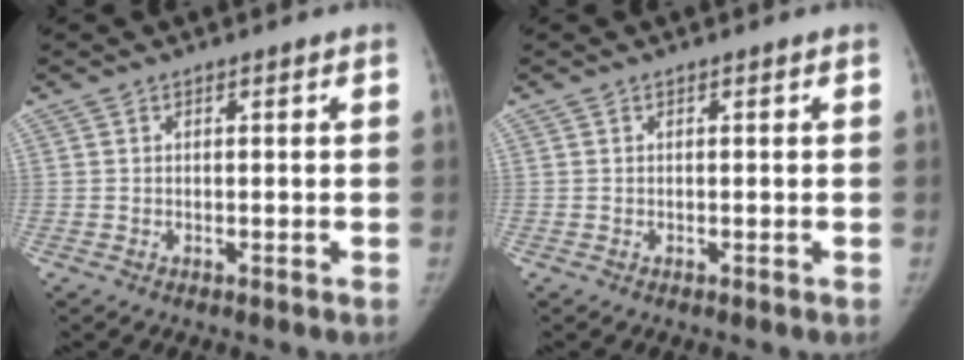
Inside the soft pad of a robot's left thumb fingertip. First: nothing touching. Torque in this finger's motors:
{"motor_torque": [0.13, 0.01, 0.33, -0.12, 0.01]}